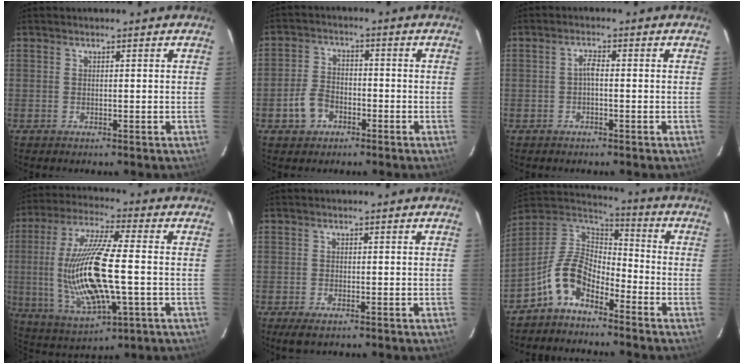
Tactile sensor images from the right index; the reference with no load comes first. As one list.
[{"total": 5.7, "force": [-2.8, 4.2, 2.7], "torque": [-0.068, 0.014, -0.047]}, {"total": 1.5, "force": [-0.5, 0.5, 1.4], "torque": [-0.028, 0.007, -0.011]}, {"total": 19.0, "force": [-2.0, 5.0, 18.2], "torque": [-0.360, -0.012, -0.027]}, {"total": 2.8, "force": [-1.8, 1.1, 1.8], "torque": [-0.040, -0.011, -0.032]}, {"total": 10.7, "force": [-6.3, 5.8, 6.5], "torque": [-0.145, 0.027, -0.133]}]